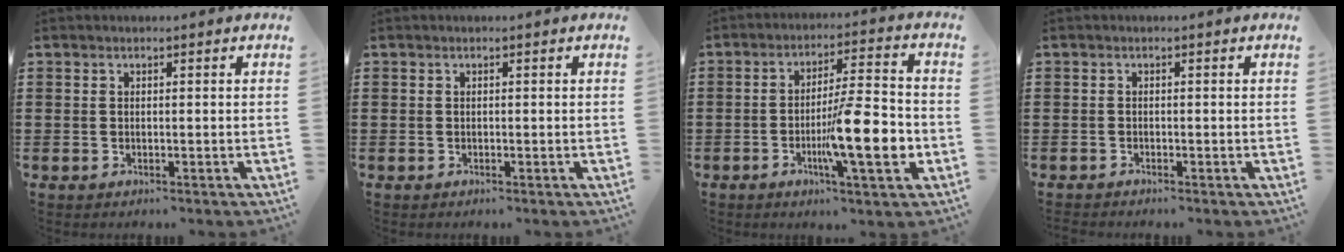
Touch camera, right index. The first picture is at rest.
{"total": 0.0}
{"total": 12.6, "force": [-3.7, 2.1, 11.9], "torque": [-0.188, -0.007, -0.065]}
{"total": 0.7, "force": [-0.7, 0.1, 0.0], "torque": [-0.001, 0.000, -0.014]}